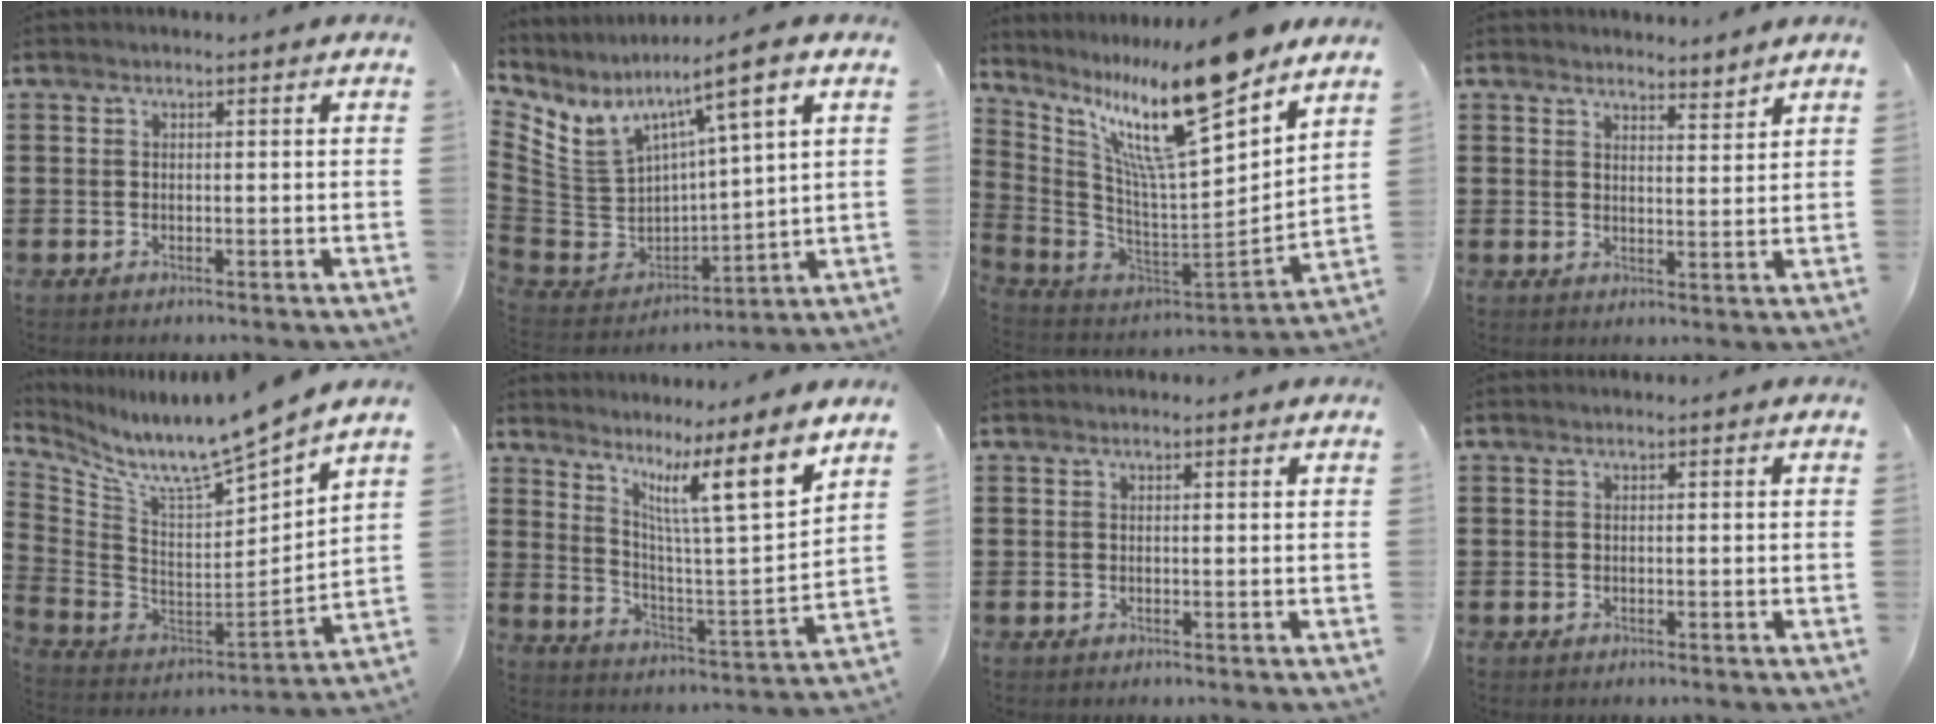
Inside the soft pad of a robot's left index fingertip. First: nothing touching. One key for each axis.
{"total": 7.0, "fx": 4.3, "fy": 2.7, "fz": 4.8, "tx": -0.118, "ty": -0.031, "tz": 0.067}
{"total": 17.7, "fx": 12.8, "fy": 2.4, "fz": 12.0, "tx": -0.237, "ty": -0.087, "tz": 0.210}
{"total": 3.0, "fx": 3.0, "fy": 0.2, "fz": 0.1, "tx": -0.004, "ty": -0.014, "tz": 0.054}
{"total": 9.1, "fx": 8.1, "fy": -0.4, "fz": 4.1, "tx": -0.111, "ty": -0.077, "tz": 0.129}
{"total": 10.6, "fx": 7.3, "fy": 0.3, "fz": 7.6, "tx": -0.139, "ty": -0.057, "tz": 0.108}
{"total": 0.0}
{"total": 0.0}